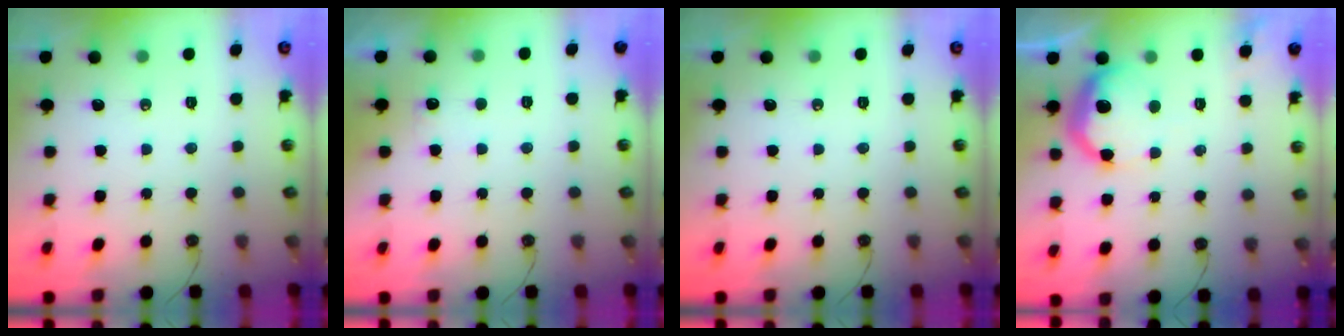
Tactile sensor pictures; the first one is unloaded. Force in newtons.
{"total": 4.4, "press": 4.3, "slide": 1.2}
{"total": 0.0}
{"total": 12.6, "press": 12.5, "slide": 0.8}